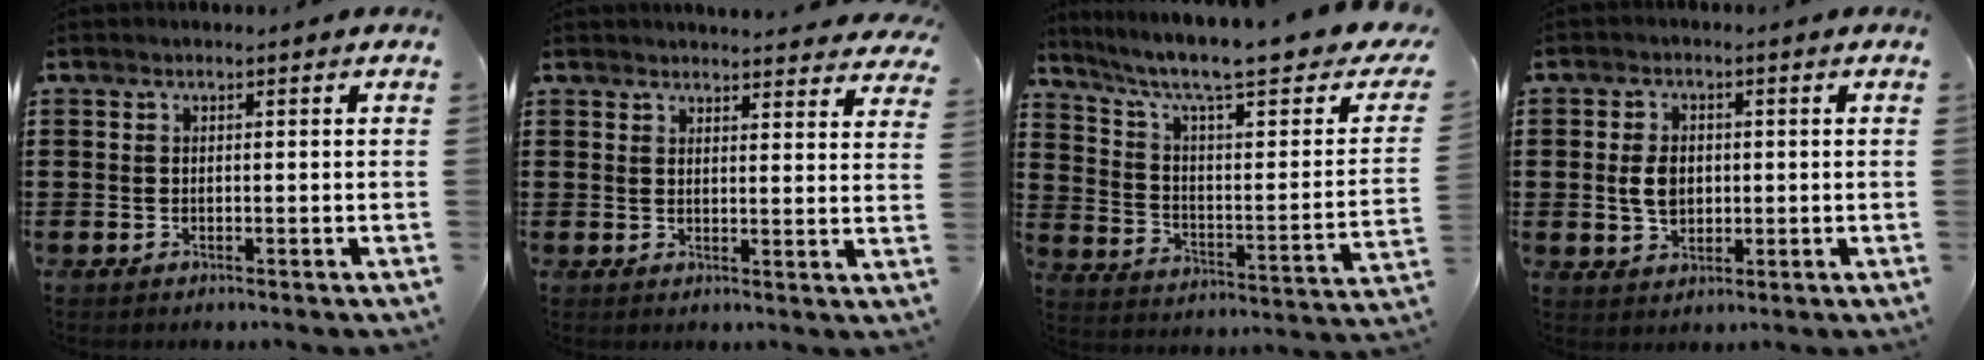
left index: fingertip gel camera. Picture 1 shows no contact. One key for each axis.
{"total": 3.4, "fx": 3.4, "fy": 0.0, "fz": 0.4, "tx": -0.009, "ty": -0.016, "tz": 0.062}
{"total": 9.2, "fx": 6.5, "fy": 1.9, "fz": 6.2, "tx": -0.121, "ty": -0.047, "tz": 0.099}
{"total": 4.5, "fx": 0.1, "fy": 3.1, "fz": 3.3, "tx": -0.076, "ty": 0.009, "tz": -0.001}